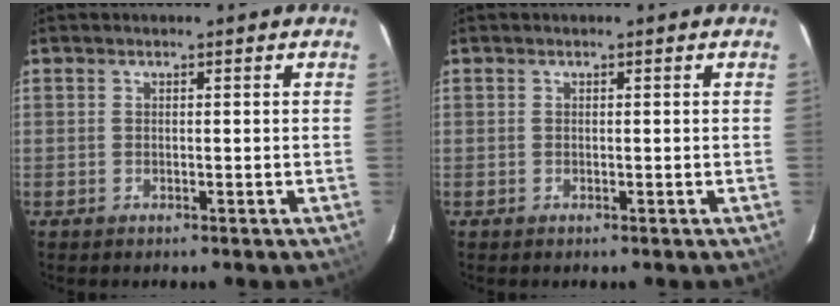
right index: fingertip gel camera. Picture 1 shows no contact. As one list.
[{"total": 0.0}]